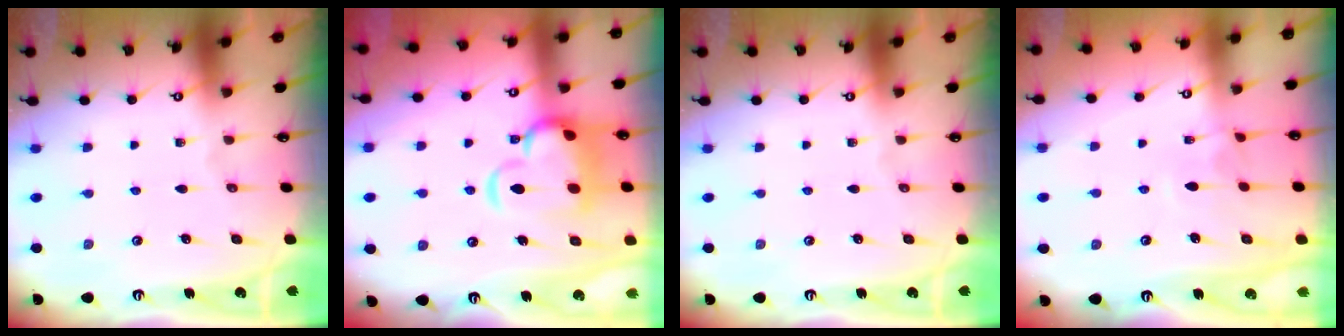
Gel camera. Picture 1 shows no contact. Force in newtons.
{"total": 8.4, "press": 8.2, "slide": 1.8}
{"total": 0.0}
{"total": 4.0, "press": 4.0, "slide": 0.2}